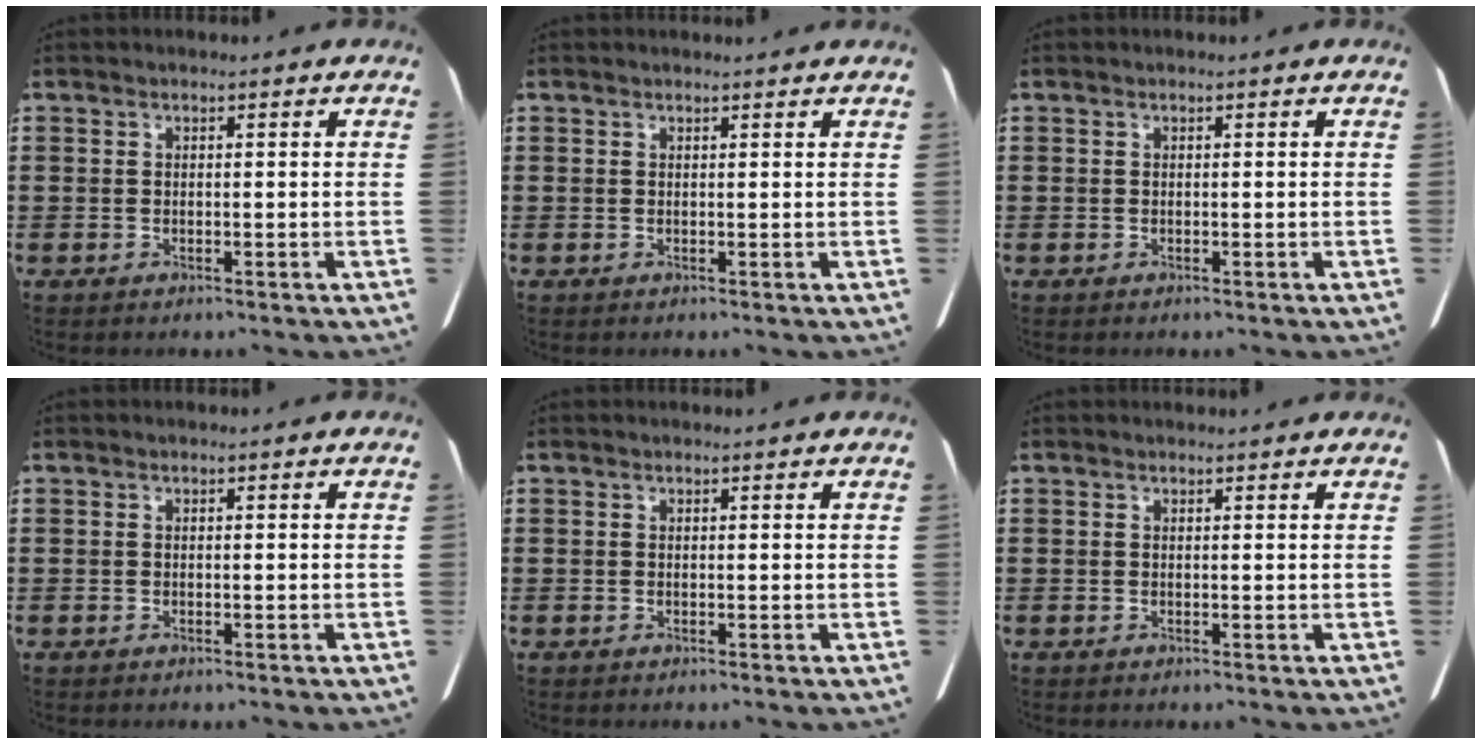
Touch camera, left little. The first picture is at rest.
{"total": 0.5, "force": [0.5, 0.0, 0.2], "torque": [-0.005, 0.001, 0.009]}
{"total": 0.0}
{"total": 0.0}
{"total": 0.0}
{"total": 0.5, "force": [0.5, 0.0, 0.2], "torque": [0.004, -0.001, 0.007]}